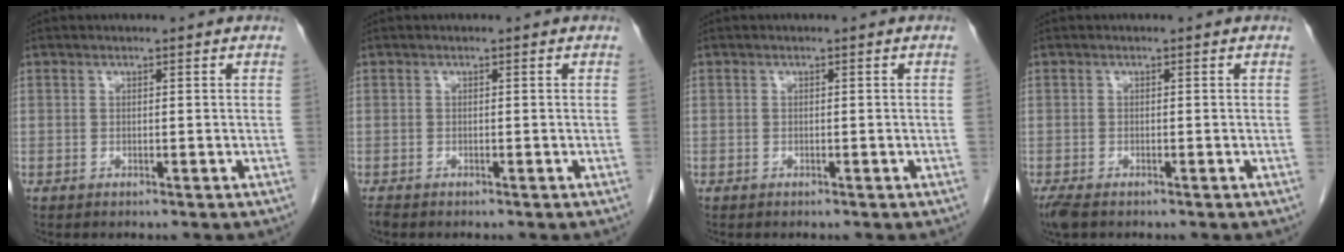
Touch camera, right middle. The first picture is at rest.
{"total": 0.7, "force": [-0.6, 0.1, 0.2], "torque": [-0.012, -0.003, -0.014]}
{"total": 0.0}
{"total": 3.0, "force": [-2.2, 1.1, 1.7], "torque": [-0.040, -0.011, -0.036]}